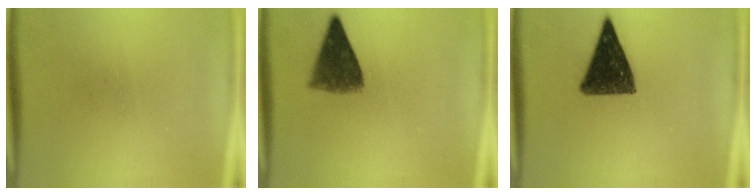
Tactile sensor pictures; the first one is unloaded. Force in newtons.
{"total": 7.1}
{"total": 12.2}